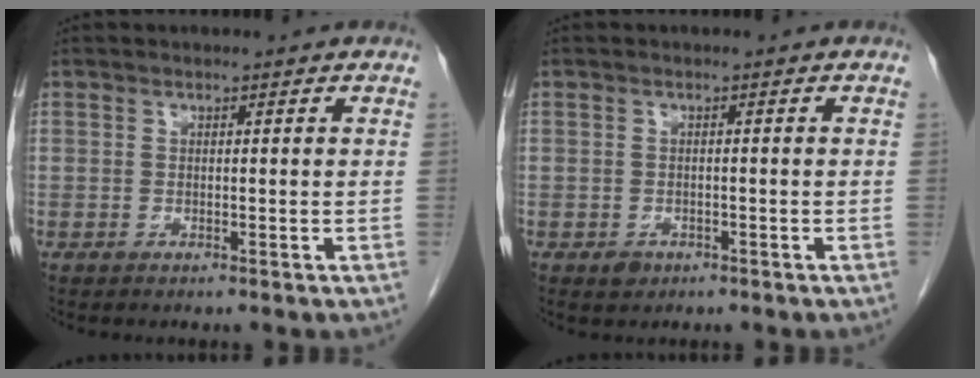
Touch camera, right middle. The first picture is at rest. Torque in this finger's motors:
{"motor_torque": [0.51, -0.24, 0.11, 0.00]}